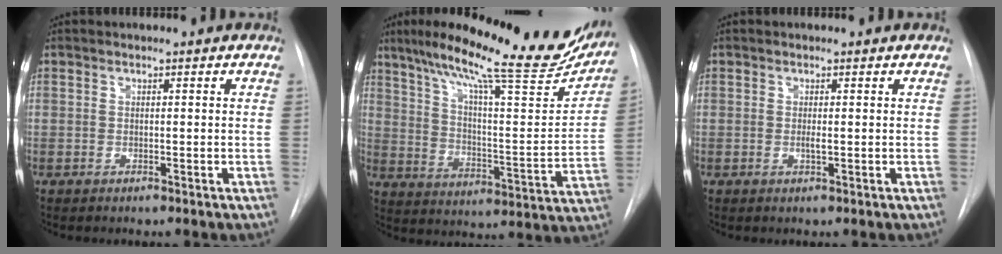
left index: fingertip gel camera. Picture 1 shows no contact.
{"total": 25.7, "force": [20.8, 3.6, 14.6], "torque": [-0.231, -0.025, 0.286]}
{"total": 0.8, "force": [-0.2, 0.1, 0.7], "torque": [-0.018, -0.007, -0.004]}